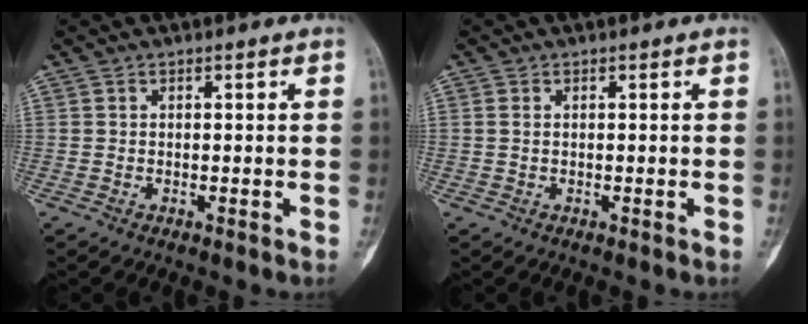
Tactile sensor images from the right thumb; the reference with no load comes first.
{"total": 0.7, "force": [0.2, 0.5, 0.5], "torque": [-0.014, 0.002, 0.005]}